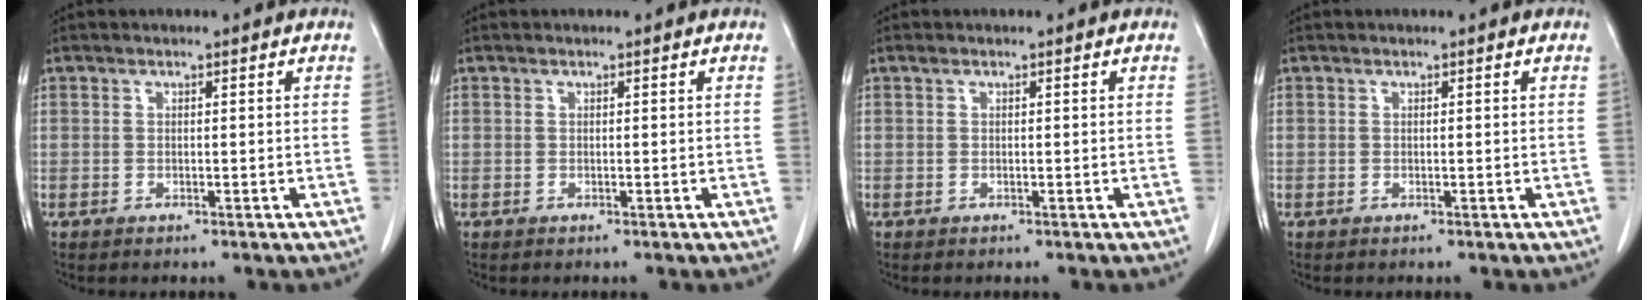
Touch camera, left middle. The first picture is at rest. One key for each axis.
{"total": 0.0}
{"total": 0.0}
{"total": 0.0}